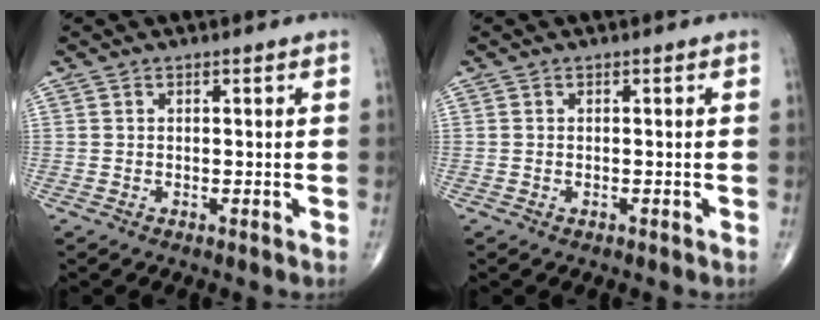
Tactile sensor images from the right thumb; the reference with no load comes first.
{"total": 0.0}